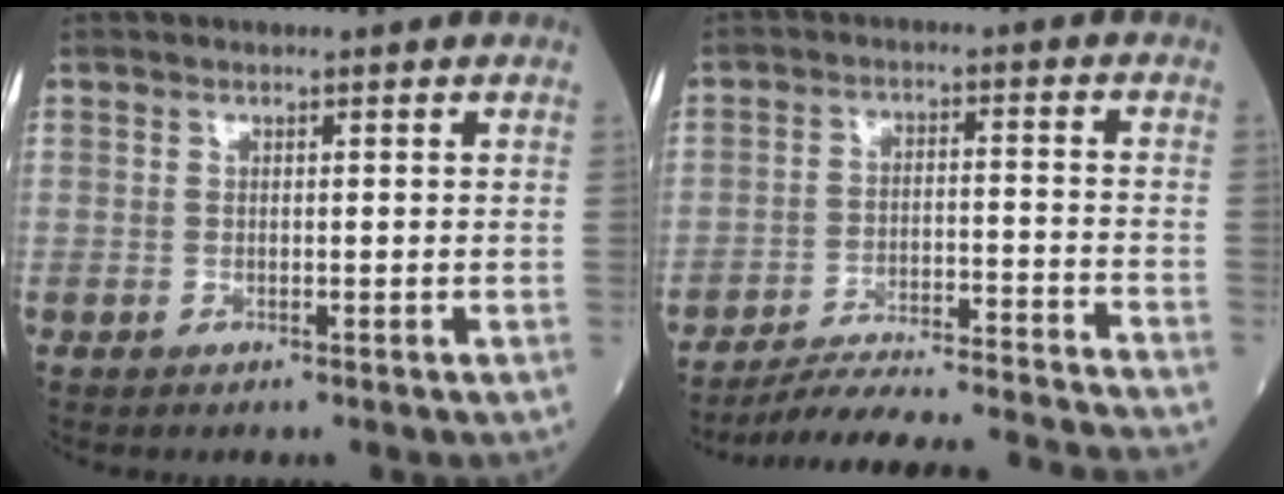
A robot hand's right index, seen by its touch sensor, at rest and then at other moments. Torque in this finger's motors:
{"motor_torque": [-0.56, -0.77, 0.06, 0.02]}